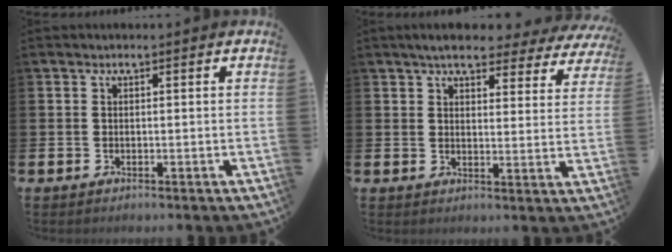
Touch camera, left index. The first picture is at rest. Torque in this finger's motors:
{"motor_torque": [1.12, -1.01, 0.62, 0.03]}